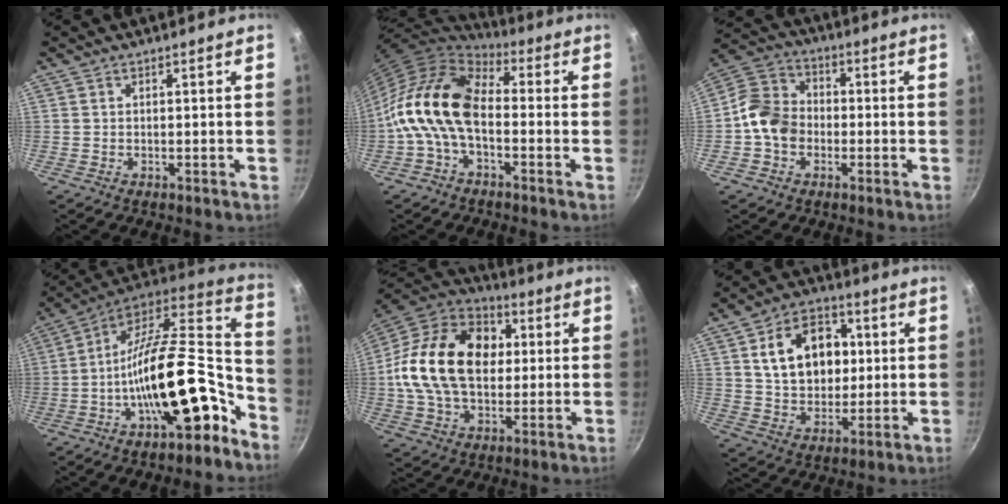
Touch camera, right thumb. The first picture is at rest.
{"total": 14.2, "force": [-2.6, 8.5, 11.1], "torque": [-0.194, 0.037, -0.070]}
{"total": 9.8, "force": [-1.8, 7.9, 5.5], "torque": [-0.077, 0.029, -0.054]}
{"total": 24.0, "force": [-10.6, 9.4, 19.3], "torque": [-0.254, 0.076, -0.186]}
{"total": 23.4, "force": [2.3, 16.3, 16.7], "torque": [-0.274, 0.028, 0.028]}
{"total": 15.8, "force": [3.3, 11.5, 10.4], "torque": [-0.131, 0.005, 0.056]}